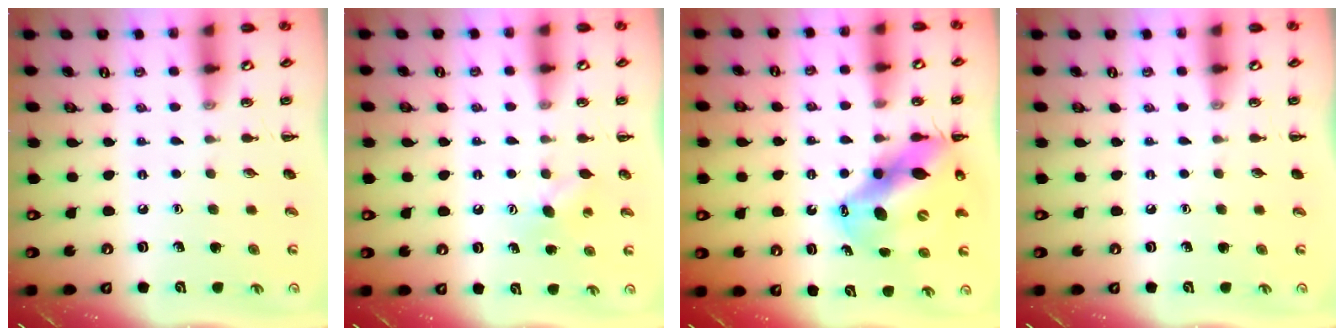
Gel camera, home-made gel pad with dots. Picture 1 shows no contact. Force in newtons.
{"total": 4.9, "press": 4.7, "slide": 1.3}
{"total": 14.8, "press": 14.3, "slide": 3.9}
{"total": 0.0}